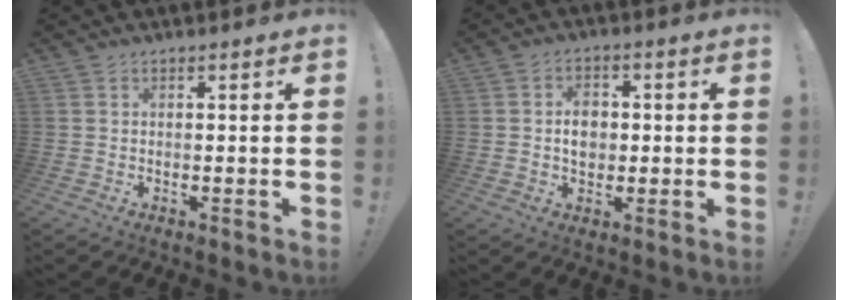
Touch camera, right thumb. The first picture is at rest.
{"total": 6.4, "force": [0.0, 5.1, 3.9], "torque": [-0.043, 0.002, -0.001]}